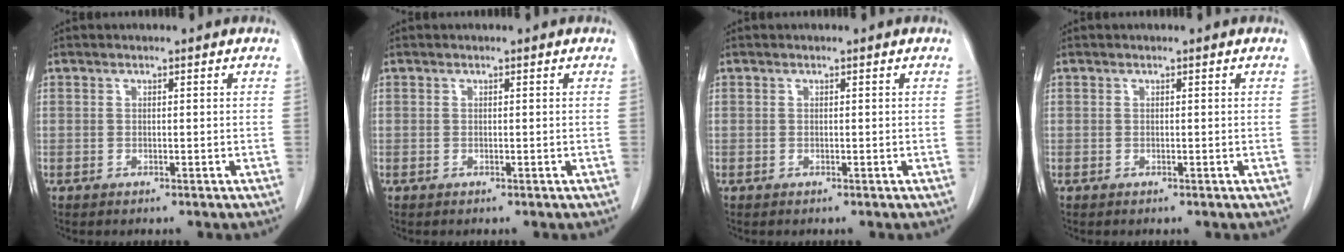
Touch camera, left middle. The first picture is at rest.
{"total": 0.0}
{"total": 0.0}
{"total": 0.0}